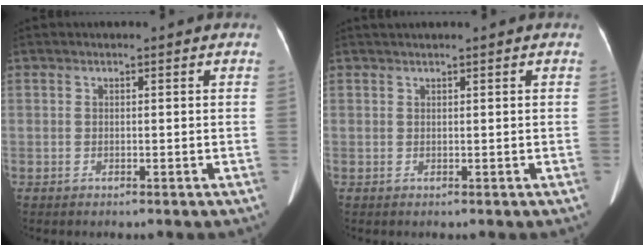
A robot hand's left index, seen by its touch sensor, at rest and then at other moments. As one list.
[{"total": 1.2, "force": [1.0, -0.2, 0.7], "torque": [-0.011, 0.020, 0.024]}]